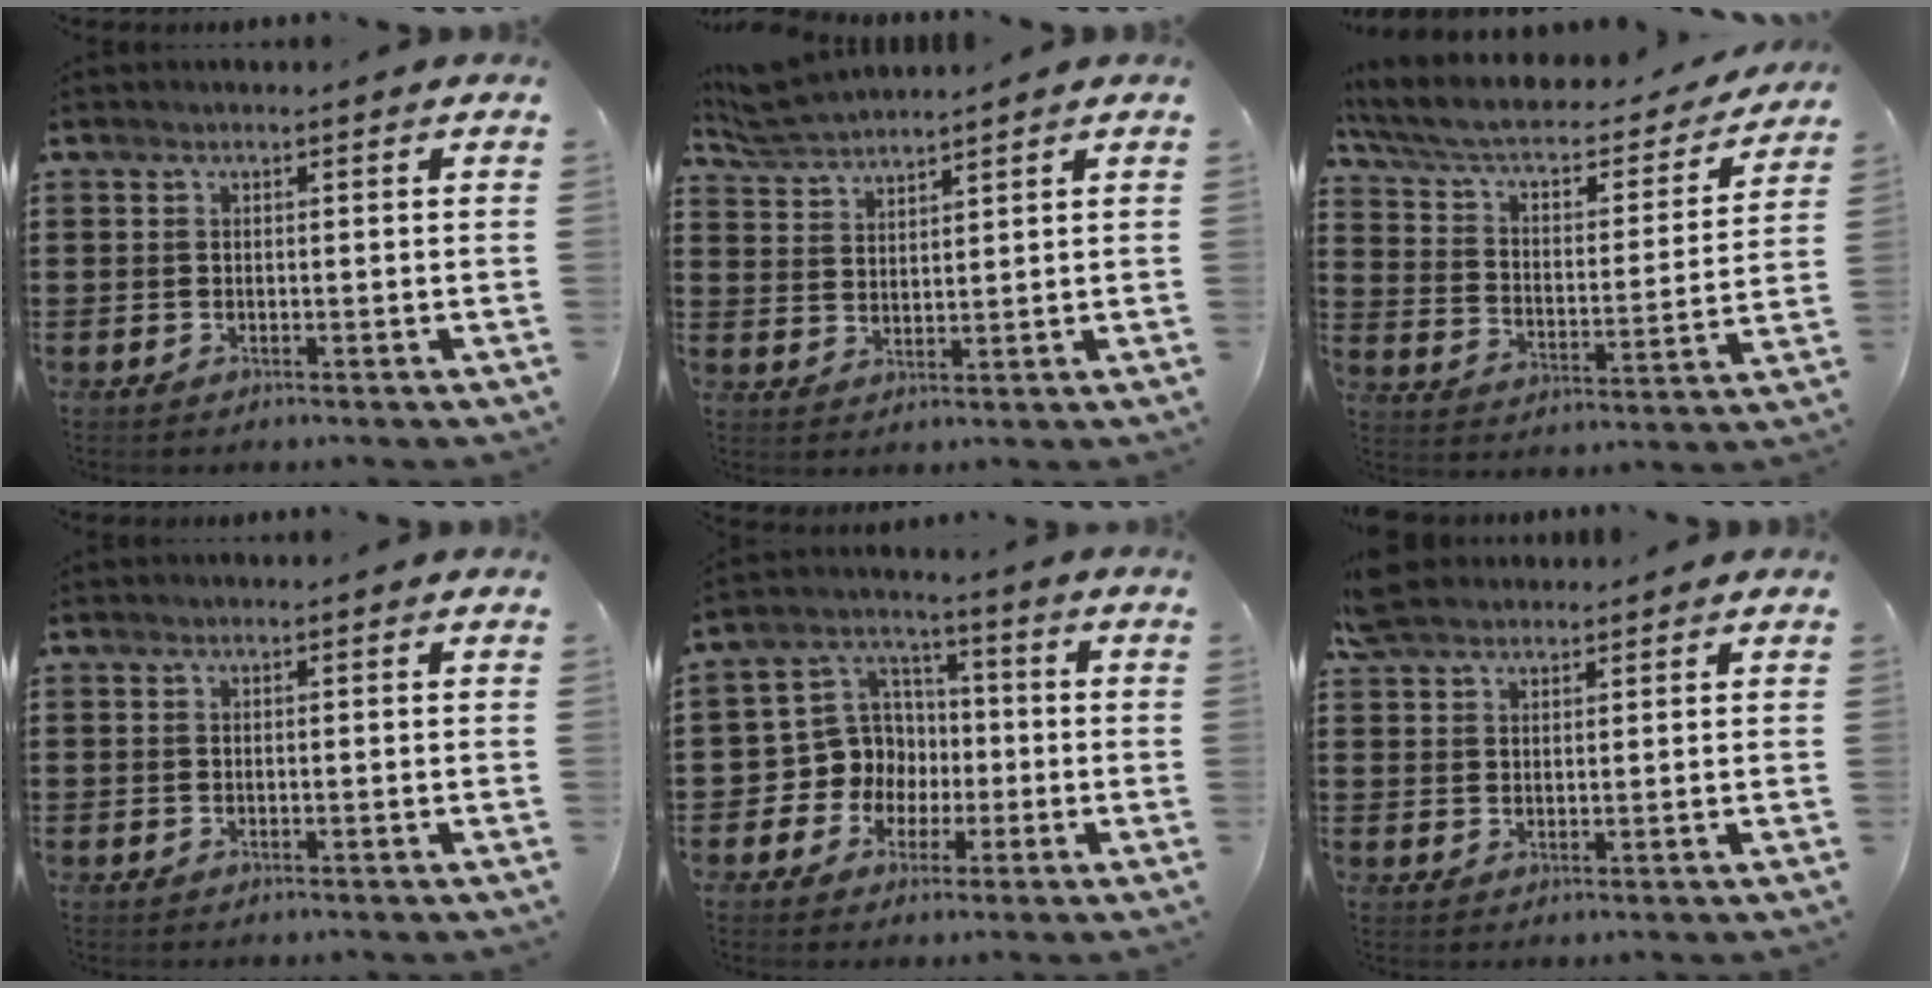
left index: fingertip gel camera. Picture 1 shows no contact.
{"total": 4.4, "force": [4.4, 0.1, 0.5], "torque": [-0.026, -0.014, 0.083]}
{"total": 6.0, "force": [4.6, 1.9, 3.3], "torque": [-0.085, -0.034, 0.075]}
{"total": 0.0}
{"total": 8.1, "force": [-0.9, 7.9, 1.5], "torque": [-0.081, 0.000, -0.018]}
{"total": 4.4, "force": [3.9, 1.5, 1.4], "torque": [-0.038, 0.001, 0.076]}